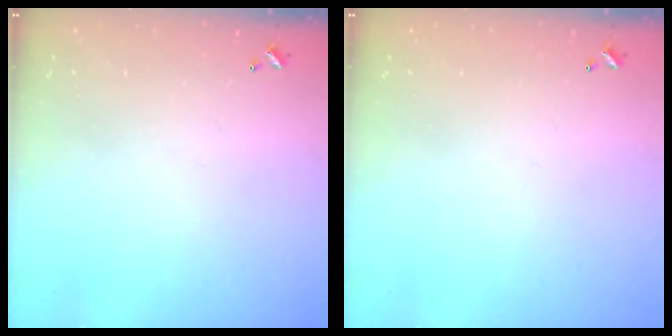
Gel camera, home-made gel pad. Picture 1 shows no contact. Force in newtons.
{"total": 0.0}